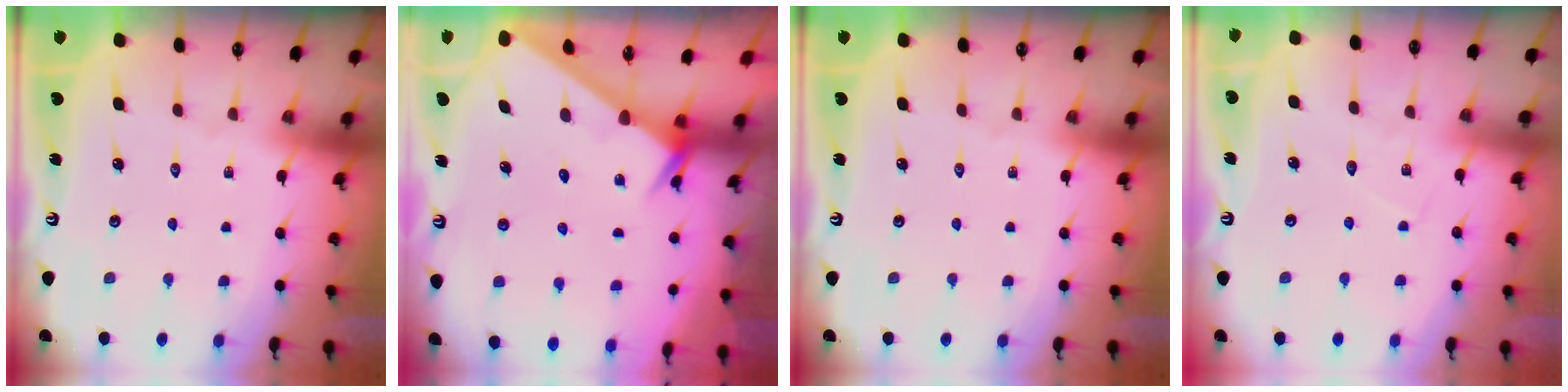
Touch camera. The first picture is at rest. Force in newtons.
{"total": 2.5, "press": 2.5, "slide": 0.1}
{"total": 0.0}
{"total": 5.0, "press": 5.0, "slide": 0.4}